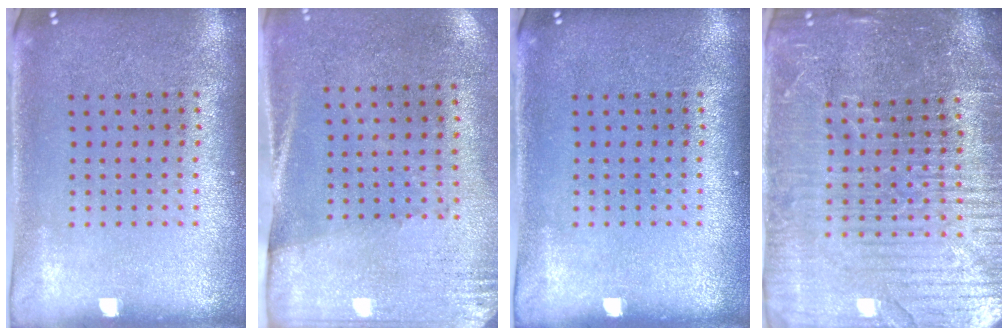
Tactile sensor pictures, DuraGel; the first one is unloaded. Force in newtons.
{"total": 2.7, "press": 2.4, "slide": 1.4}
{"total": 0.0}
{"total": 5.1, "press": 4.6, "slide": 2.1}